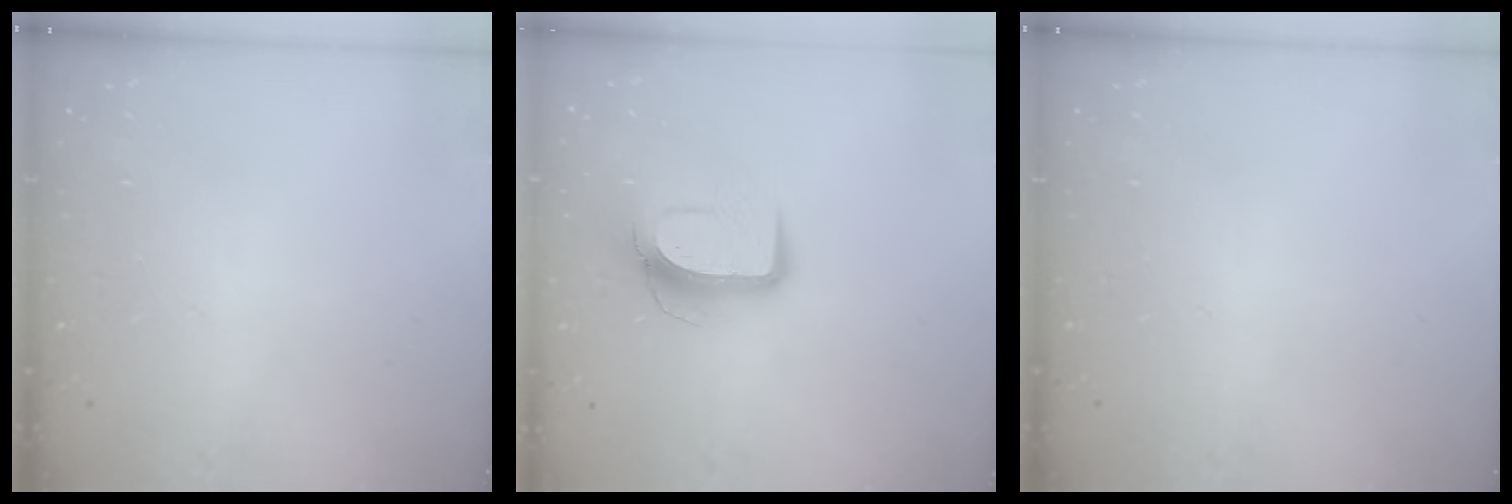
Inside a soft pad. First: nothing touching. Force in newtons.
{"total": 10.2, "press": 10.2, "slide": 0.6}
{"total": 0.0}